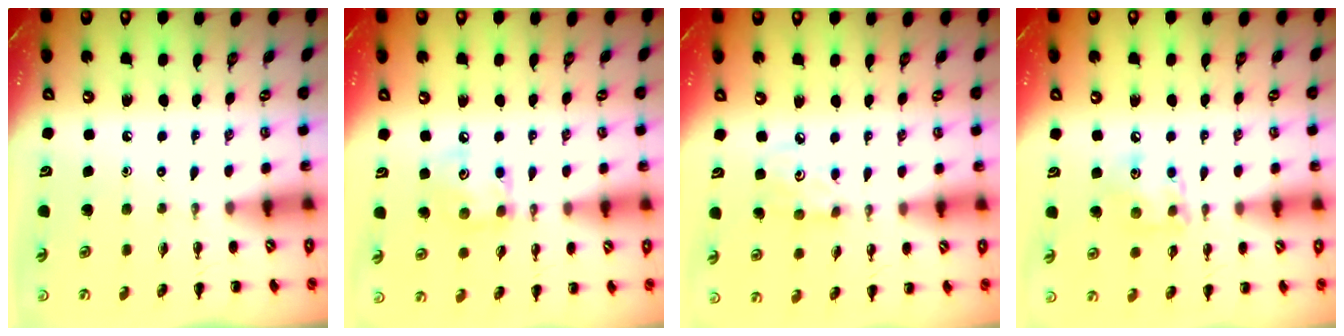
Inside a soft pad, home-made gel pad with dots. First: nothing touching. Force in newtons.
{"total": 7.4, "press": 7.4, "slide": 0.3}
{"total": 3.5, "press": 3.4, "slide": 0.9}
{"total": 8.3, "press": 8.2, "slide": 0.4}